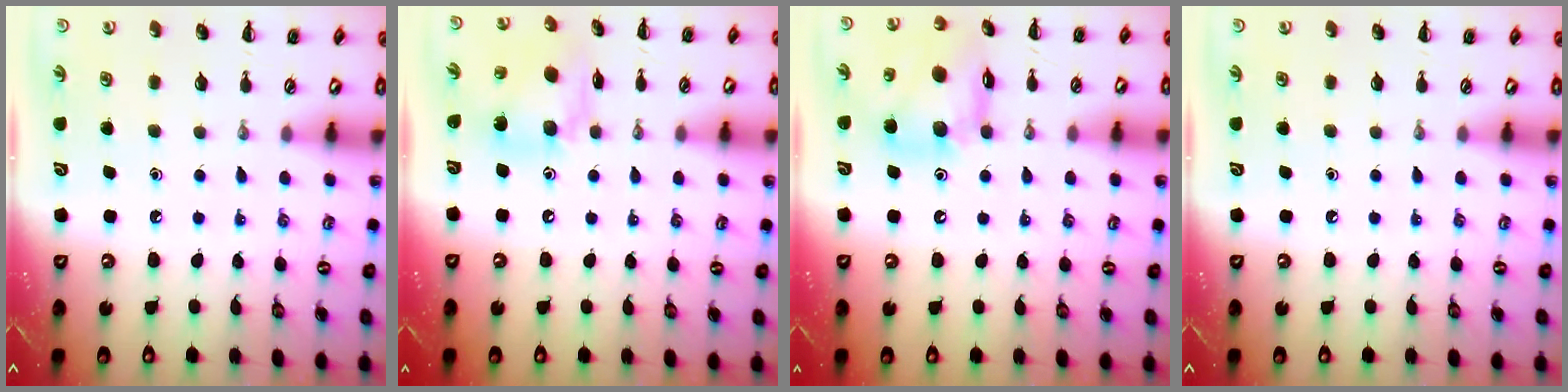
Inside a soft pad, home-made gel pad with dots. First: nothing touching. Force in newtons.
{"total": 10.4, "press": 10.3, "slide": 0.9}
{"total": 13.5, "press": 13.2, "slide": 3.0}
{"total": 0.0}